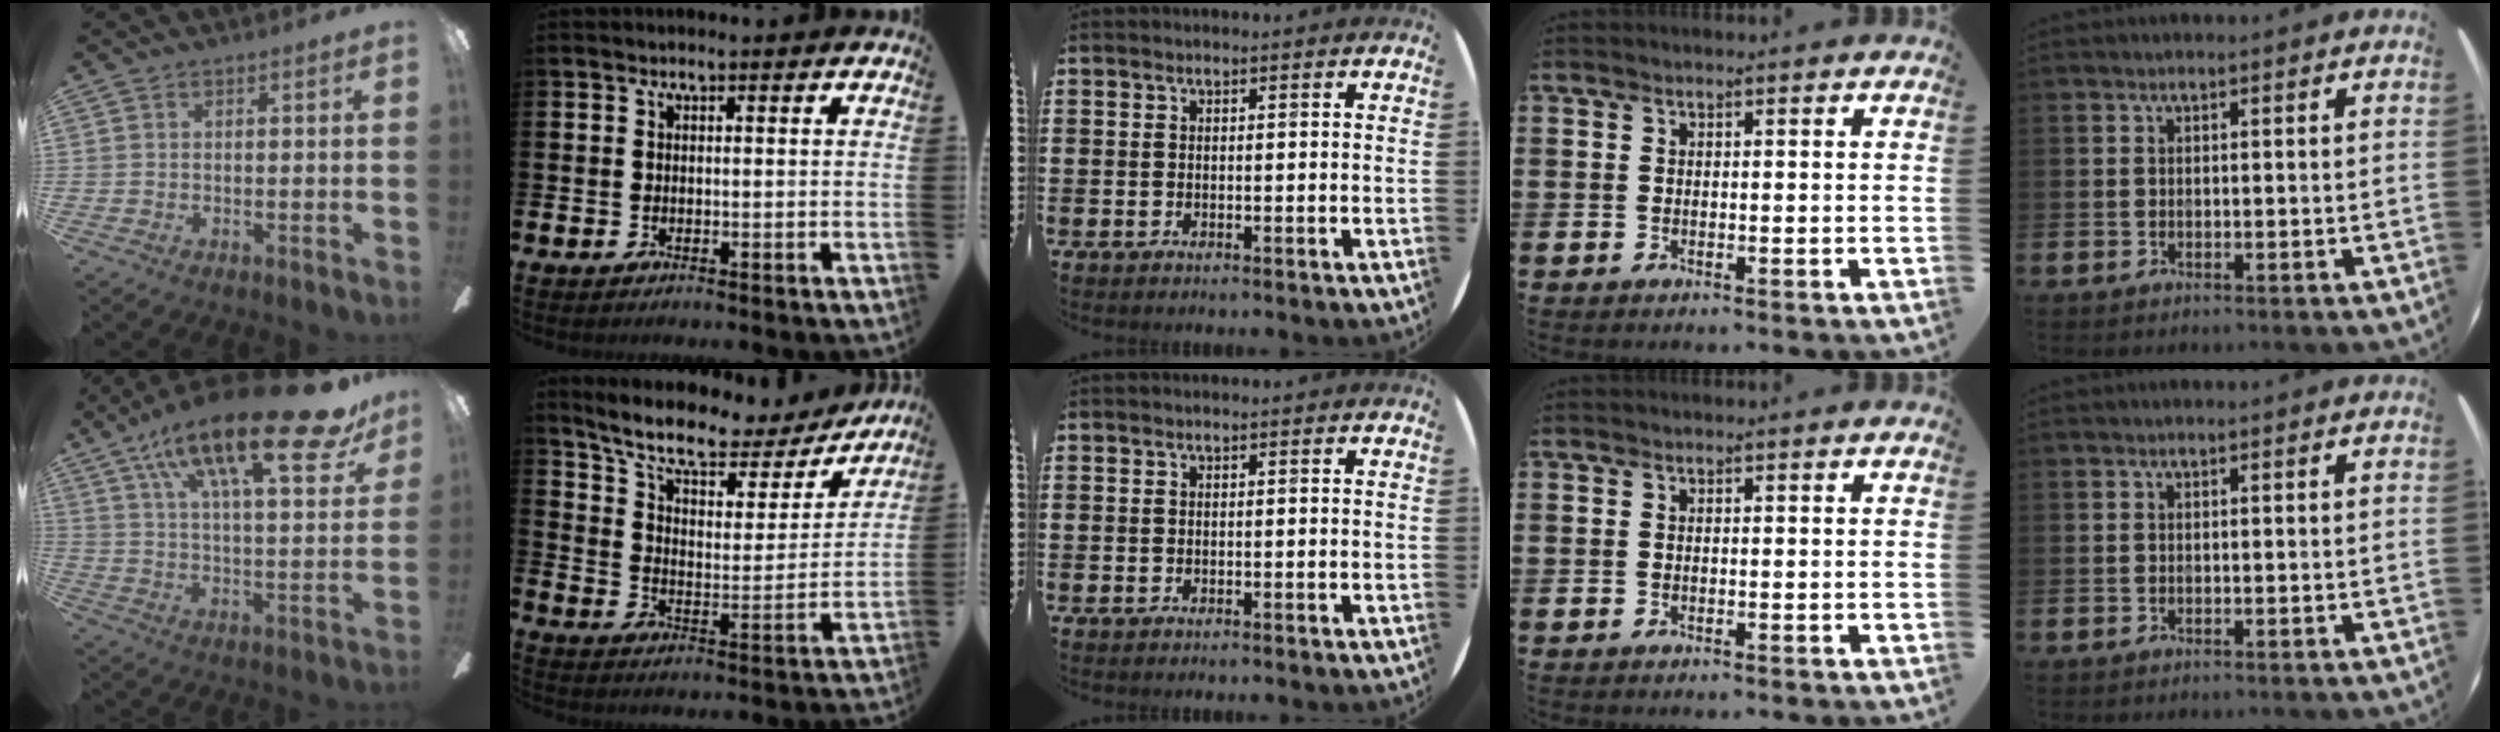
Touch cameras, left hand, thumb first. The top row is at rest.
{"thumb": {"total": 25.9, "force": [16.9, 7.5, 18.2], "torque": [-0.292, -0.096, 0.268]}, "index": {"total": 9.7, "force": [8.3, 2.8, 4.1], "torque": [-0.106, -0.054, 0.140]}}